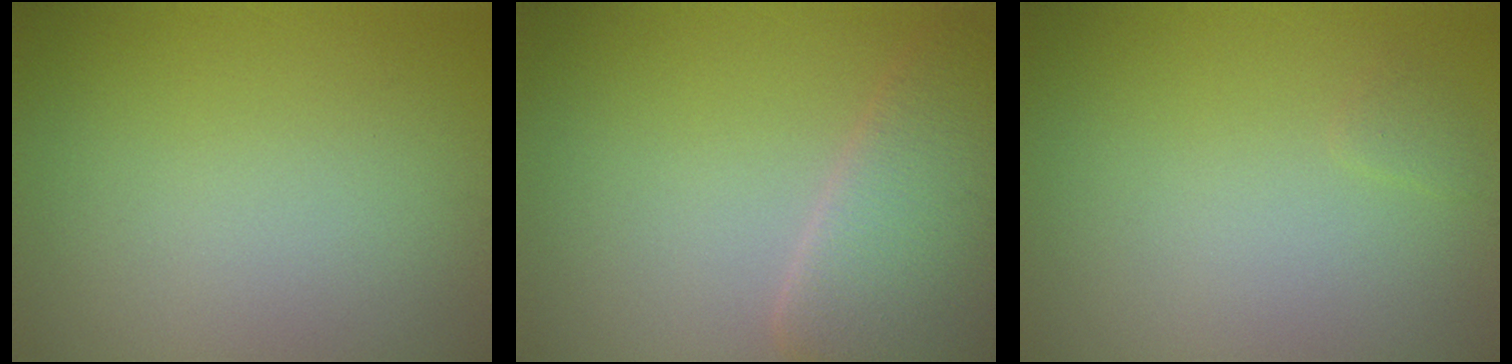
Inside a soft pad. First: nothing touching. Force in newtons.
{"total": 5.7, "press": 5.7, "slide": 0.0}
{"total": 0.5, "press": 0.5, "slide": 0.0}